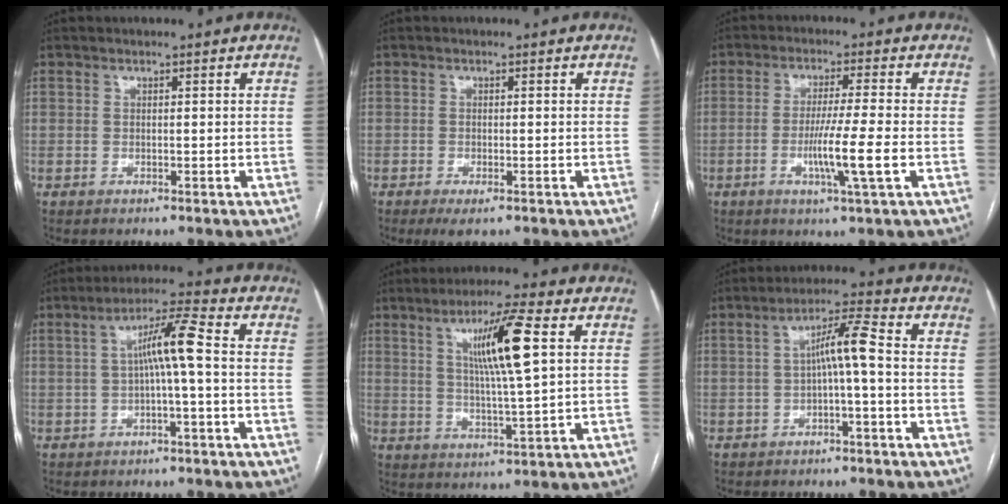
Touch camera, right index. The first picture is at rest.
{"total": 2.5, "force": [-1.6, 0.8, 1.9], "torque": [-0.026, -0.005, -0.021]}
{"total": 7.7, "force": [-2.0, -0.9, 7.4], "torque": [-0.132, -0.017, -0.039]}
{"total": 6.8, "force": [0.1, 0.0, 6.8], "torque": [-0.118, 0.022, 0.000]}
{"total": 10.3, "force": [3.1, -0.2, 9.8], "torque": [-0.175, 0.001, 0.052]}
{"total": 5.8, "force": [-0.4, 0.2, 5.8], "torque": [-0.097, 0.023, -0.007]}